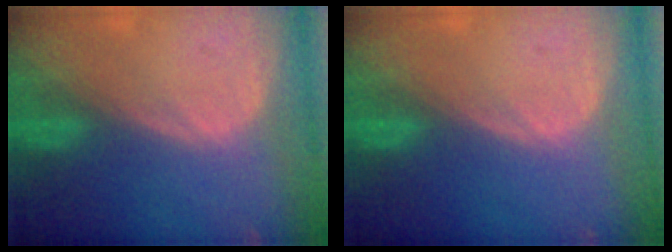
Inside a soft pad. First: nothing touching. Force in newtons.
{"total": 0.0}